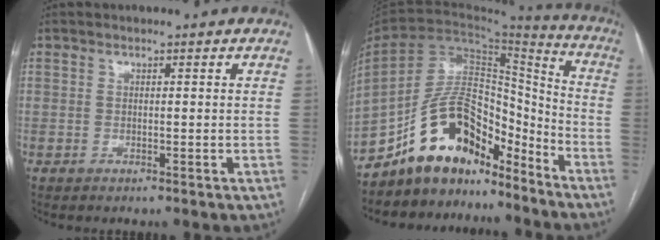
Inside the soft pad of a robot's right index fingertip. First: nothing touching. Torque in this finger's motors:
{"motor_torque": [-0.07, -0.15, -0.24, -0.21]}